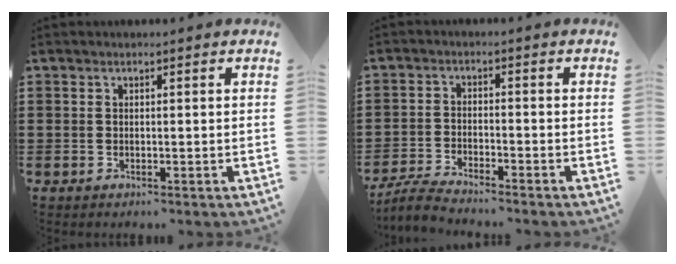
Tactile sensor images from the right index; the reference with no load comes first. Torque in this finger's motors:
{"motor_torque": [-0.28, 0.55, -0.03, -0.03]}